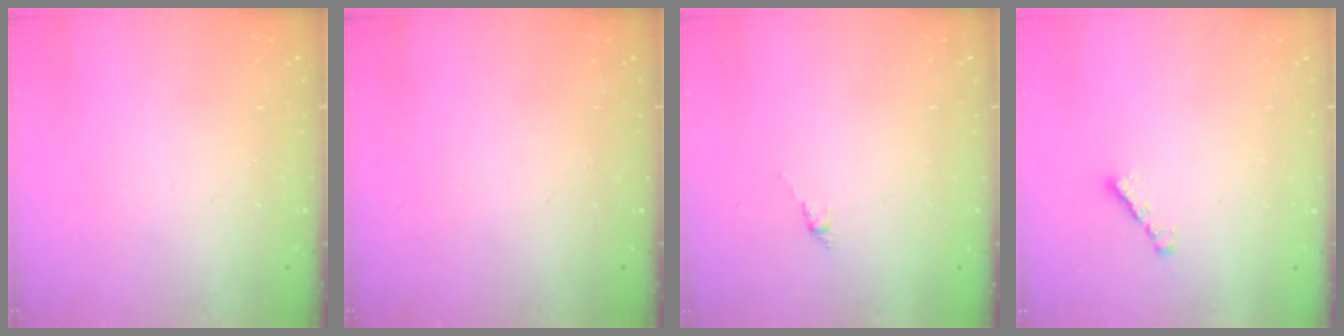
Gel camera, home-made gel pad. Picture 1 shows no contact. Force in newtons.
{"total": 0.0}
{"total": 0.0}
{"total": 1.6, "press": 1.5, "slide": 0.4}